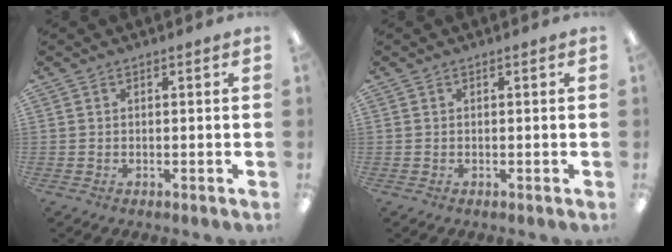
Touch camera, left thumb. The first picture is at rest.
{"total": 0.0}